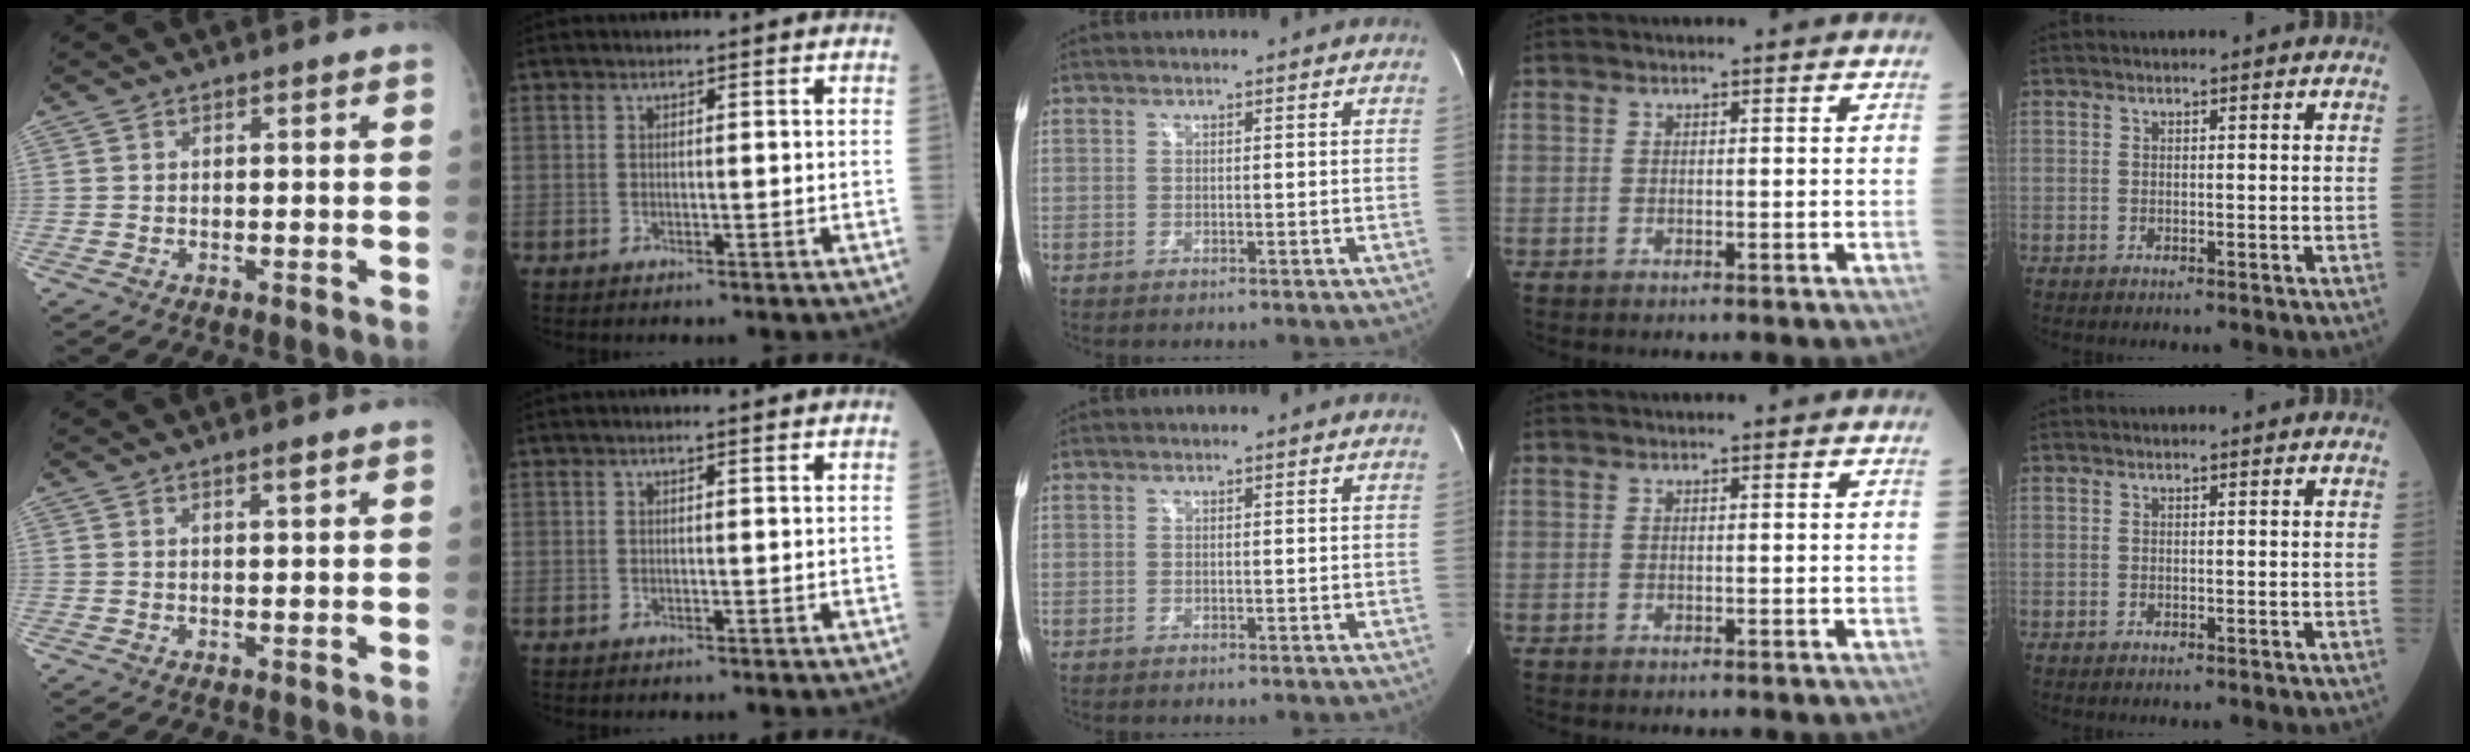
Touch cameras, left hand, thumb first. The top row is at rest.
{"thumb": {"total": 1.3, "force": [0.9, 0.1, 0.9], "torque": [-0.012, -0.005, 0.015]}, "index": {"total": 0.8, "force": [0.7, -0.1, 0.5], "torque": [-0.011, 0.005, 0.012]}}